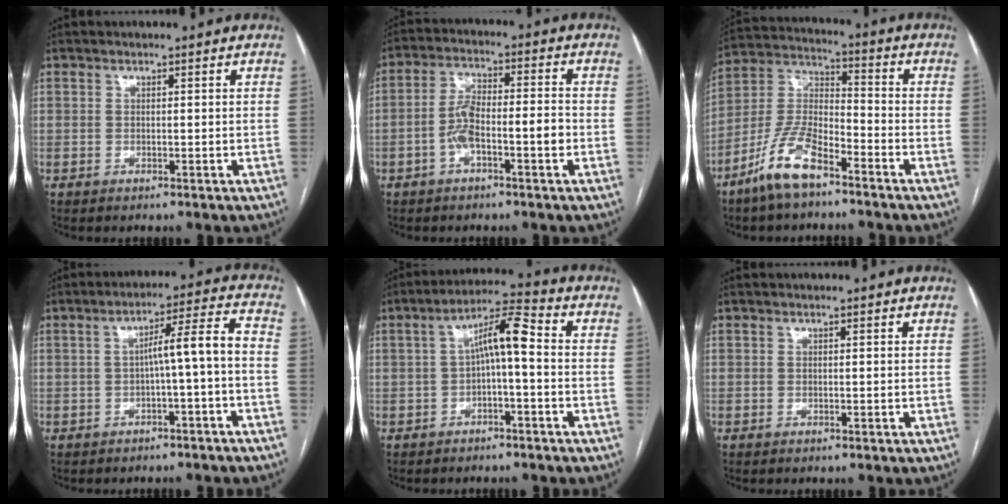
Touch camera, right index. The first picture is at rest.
{"total": 7.3, "force": [-2.4, 1.8, 6.6], "torque": [-0.127, 0.029, -0.040]}
{"total": 11.2, "force": [-7.6, 3.5, 7.5], "torque": [-0.163, 0.002, -0.149]}
{"total": 6.8, "force": [-1.6, -0.1, 6.6], "torque": [-0.096, 0.026, -0.020]}
{"total": 7.1, "force": [-0.2, 1.2, 7.0], "torque": [-0.122, 0.033, -0.005]}
{"total": 0.0}